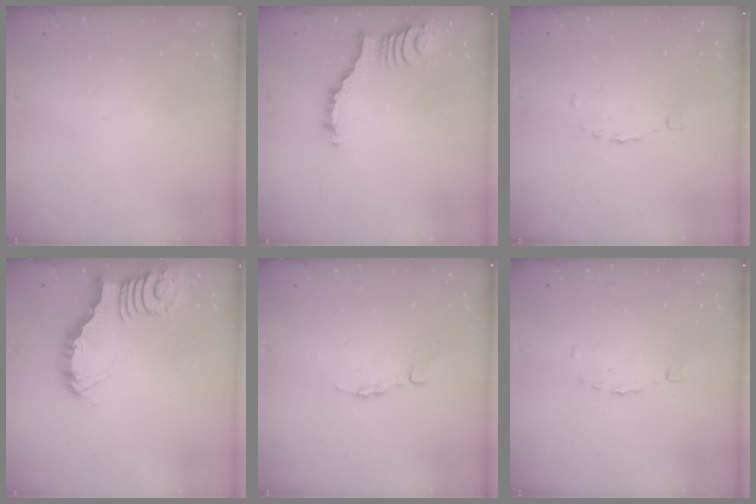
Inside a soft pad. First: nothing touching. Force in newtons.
{"total": 2.5, "press": 2.4, "slide": 0.4}
{"total": 1.1, "press": 0.8, "slide": 0.7}
{"total": 3.9, "press": 3.8, "slide": 0.4}
{"total": 2.9, "press": 2.9, "slide": 0.2}
{"total": 1.1, "press": 0.8, "slide": 0.7}